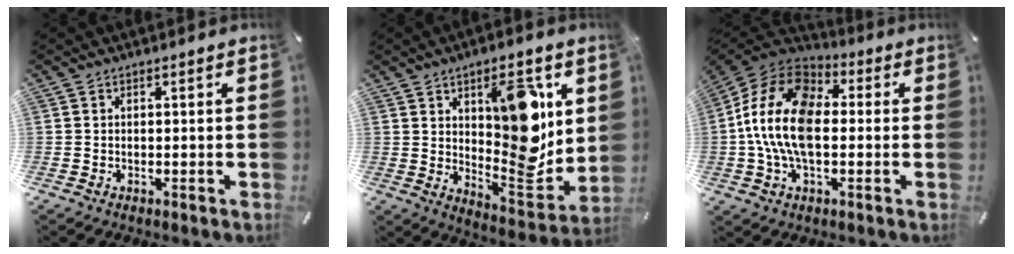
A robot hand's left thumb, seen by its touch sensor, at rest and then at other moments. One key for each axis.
{"total": 15.4, "fx": 6.0, "fy": 7.7, "fz": 11.9, "tx": -0.128, "ty": -0.051, "tz": 0.101}
{"total": 17.4, "fx": -1.2, "fy": 11.1, "fz": 13.4, "tx": -0.291, "ty": 0.015, "tz": -0.023}